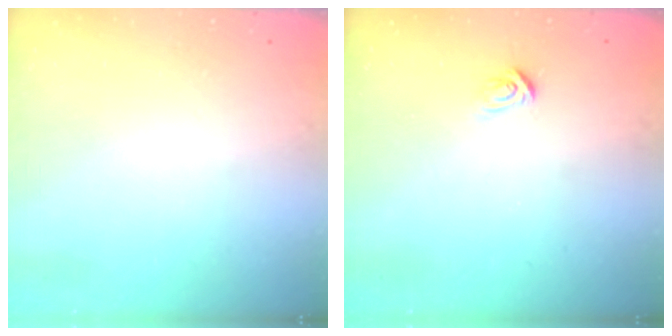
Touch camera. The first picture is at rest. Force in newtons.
{"total": 3.0, "press": 2.9, "slide": 0.4}